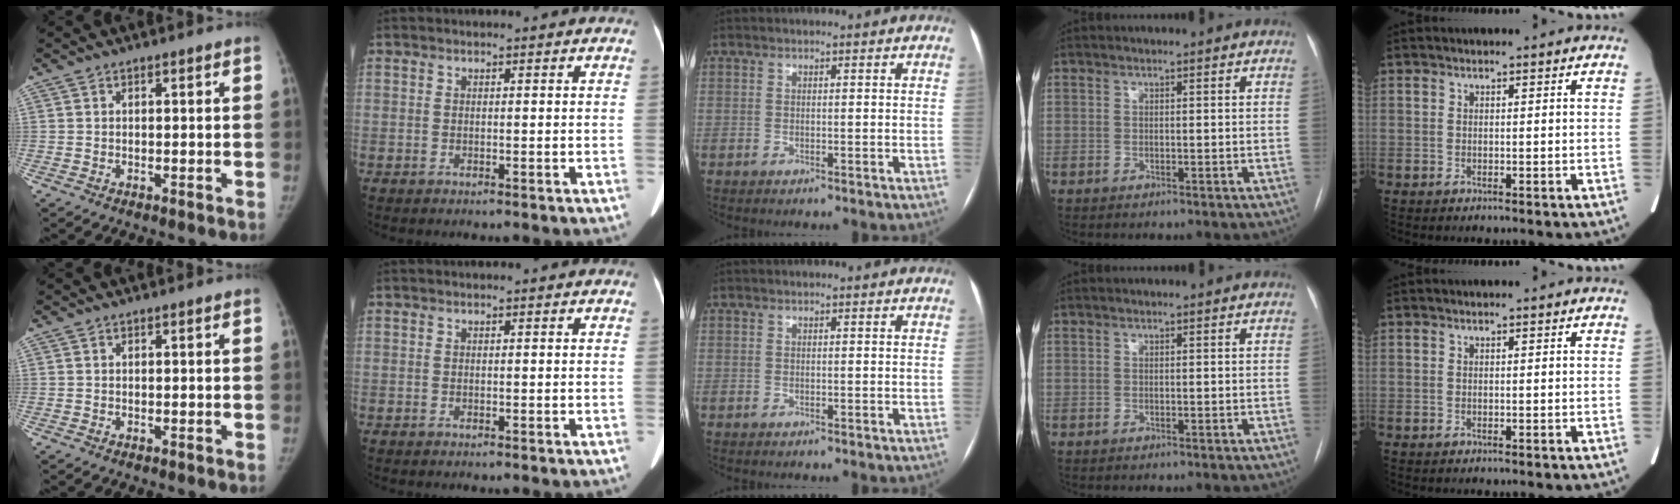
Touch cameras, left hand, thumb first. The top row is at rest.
{}